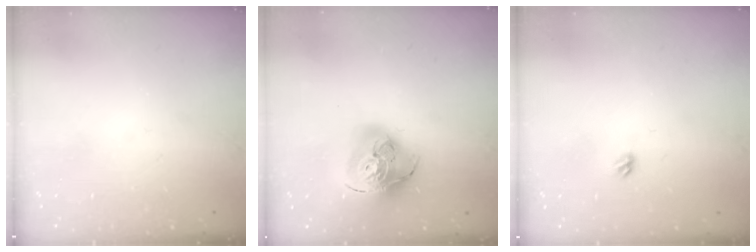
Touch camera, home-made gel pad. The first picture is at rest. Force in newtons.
{"total": 19.9, "press": 19.8, "slide": 2.2}
{"total": 3.4, "press": 3.3, "slide": 0.8}